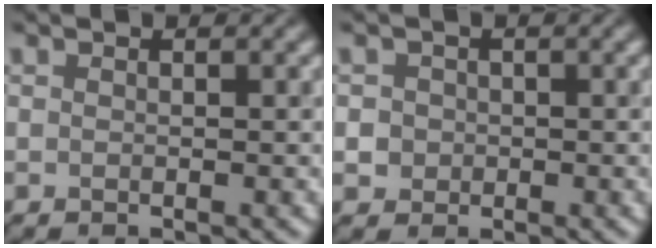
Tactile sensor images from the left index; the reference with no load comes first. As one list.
[{"total": 2.6, "force": [-0.1, 2.5, 0.8], "torque": [0.001, 0.013, -0.015]}]